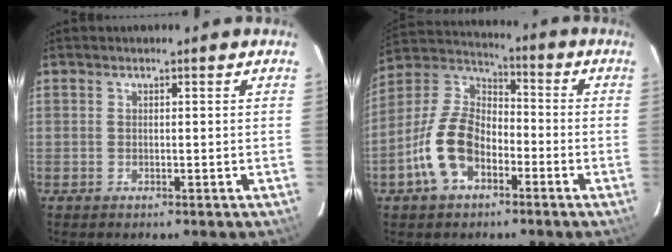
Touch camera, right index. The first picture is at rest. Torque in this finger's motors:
{"motor_torque": [0.05, -0.12, -0.13, -0.06]}